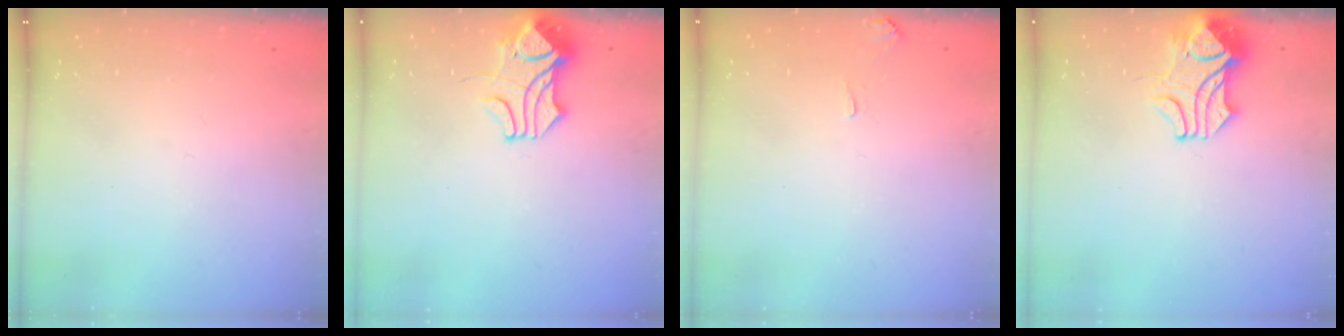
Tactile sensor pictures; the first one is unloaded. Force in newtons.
{"total": 2.0, "press": 1.8, "slide": 0.7}
{"total": 2.0, "press": 2.0, "slide": 0.3}
{"total": 2.4, "press": 2.2, "slide": 1.0}